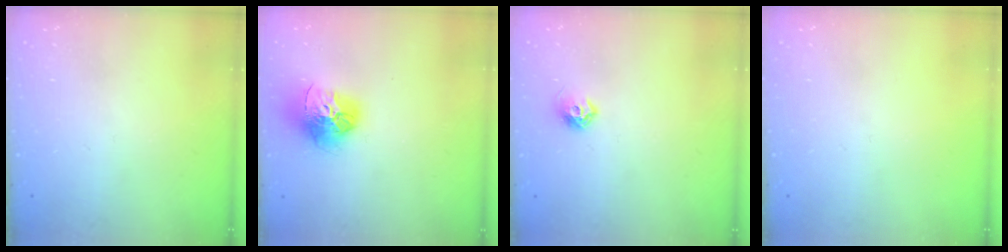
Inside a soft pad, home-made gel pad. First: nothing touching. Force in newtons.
{"total": 15.9, "press": 15.9, "slide": 1.6}
{"total": 6.8, "press": 6.7, "slide": 1.1}
{"total": 0.0}